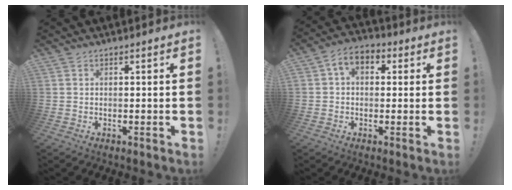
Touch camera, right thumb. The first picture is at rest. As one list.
[{"total": 6.4, "force": [1.2, 4.5, 4.4], "torque": [-0.076, 0.007, 0.028]}]